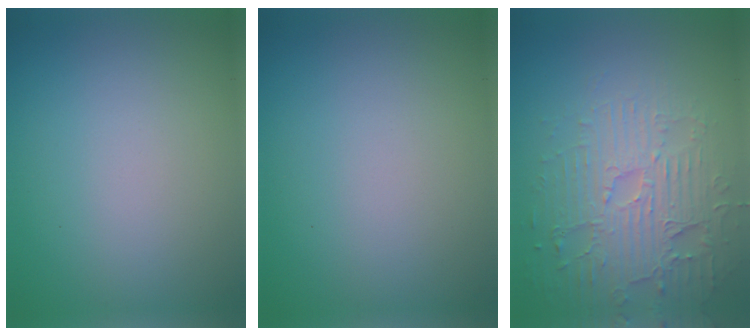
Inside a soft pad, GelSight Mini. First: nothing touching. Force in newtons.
{"total": 0.0}
{"total": 4.6, "press": 4.1, "slide": 1.9}